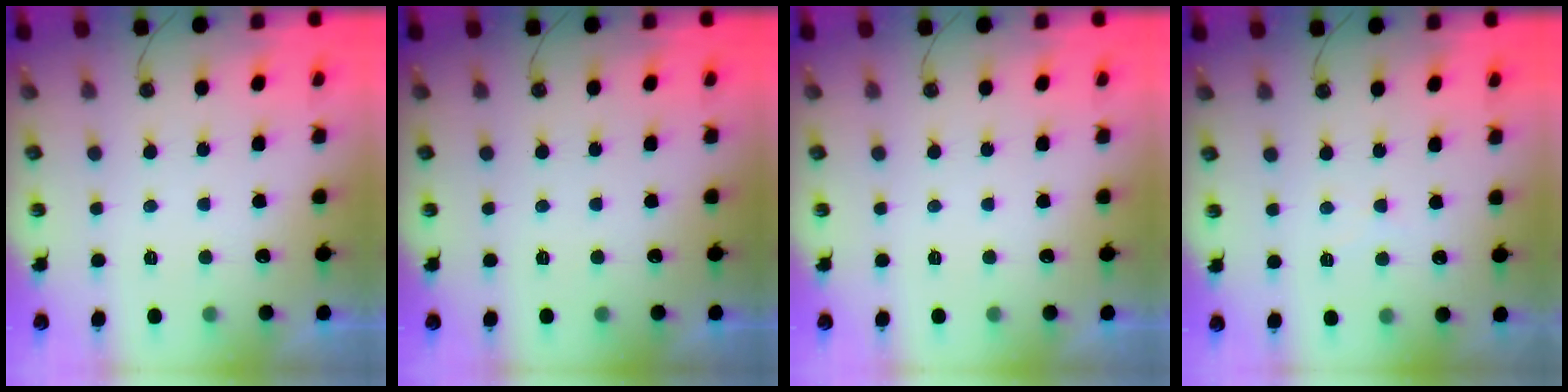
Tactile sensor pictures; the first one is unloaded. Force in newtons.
{"total": 0.0}
{"total": 0.0}
{"total": 3.9, "press": 3.9, "slide": 0.7}